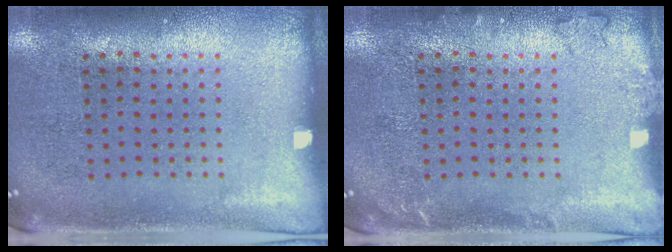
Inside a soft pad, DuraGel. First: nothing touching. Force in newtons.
{"total": 1.1, "press": 1.0, "slide": 0.3}